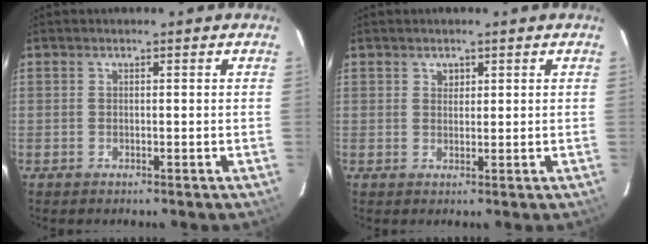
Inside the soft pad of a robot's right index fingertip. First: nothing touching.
{"total": 1.5, "force": [0.7, 1.2, 0.3], "torque": [-0.001, 0.006, 0.012]}